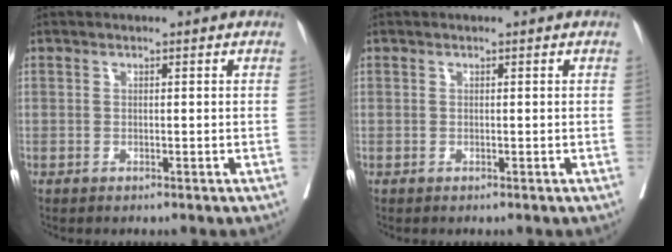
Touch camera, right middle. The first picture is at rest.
{"total": 0.0}